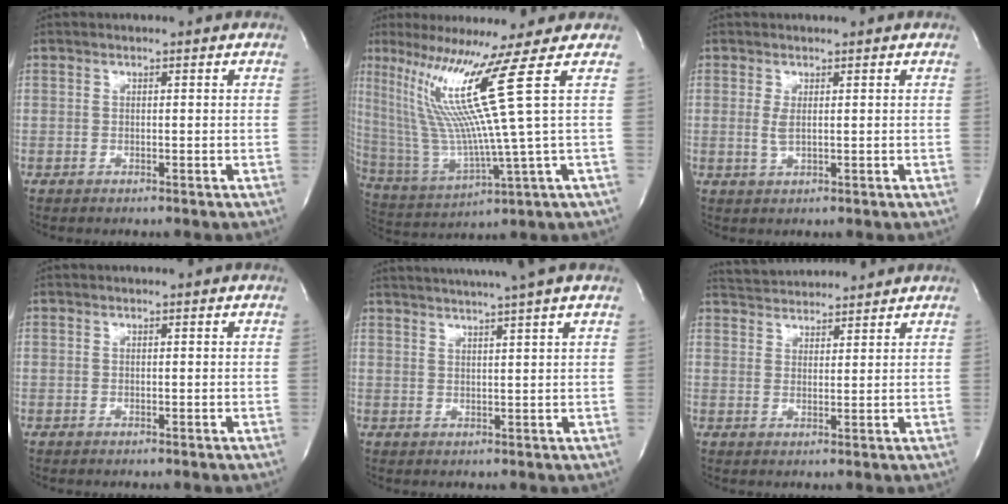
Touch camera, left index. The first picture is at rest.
{"total": 14.3, "force": [6.1, -3.7, 12.4], "torque": [-0.235, -0.017, 0.111]}
{"total": 1.7, "force": [0.3, 0.3, 1.6], "torque": [-0.042, -0.002, 0.014]}
{"total": 0.0}
{"total": 10.9, "force": [9.2, -1.5, 5.7], "torque": [-0.097, 0.002, 0.114]}
{"total": 7.1, "force": [7.0, 0.8, 1.2], "torque": [-0.028, 0.022, 0.111]}